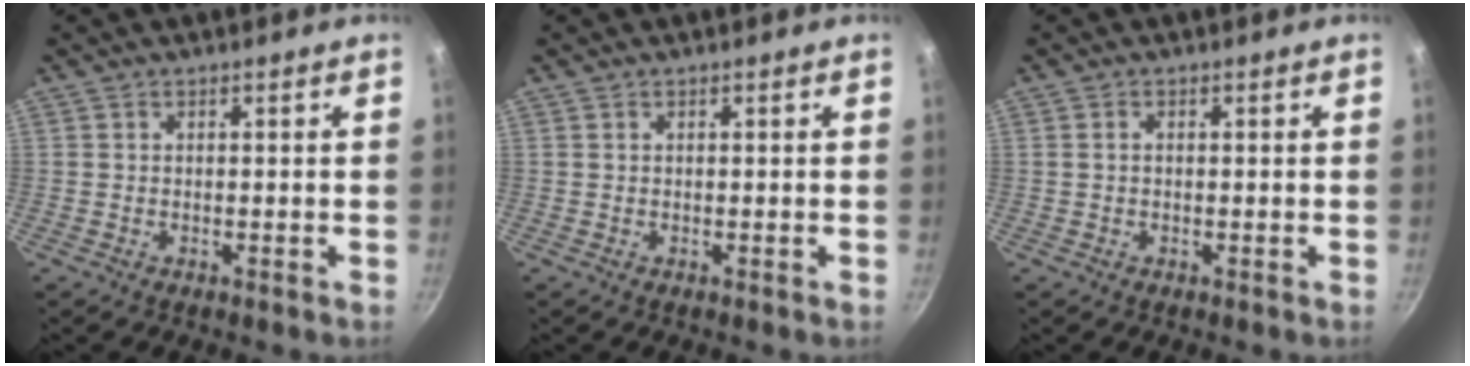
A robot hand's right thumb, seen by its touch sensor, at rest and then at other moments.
{"total": 0.0}
{"total": 0.7, "force": [0.0, 0.4, 0.6], "torque": [-0.012, 0.002, 0.001]}